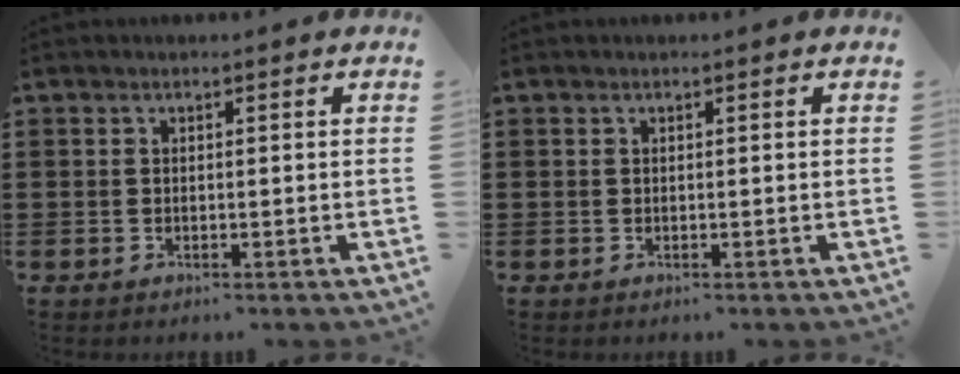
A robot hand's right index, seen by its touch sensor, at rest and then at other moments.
{"total": 0.0}